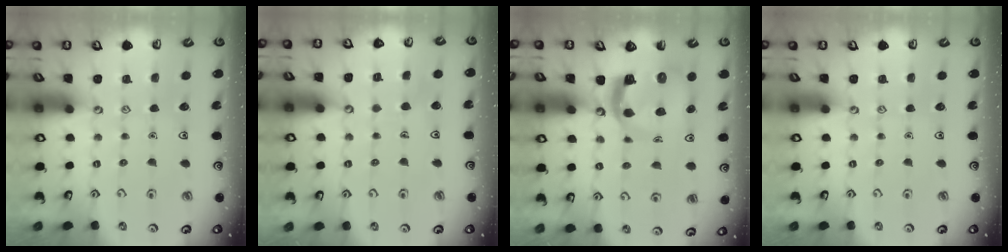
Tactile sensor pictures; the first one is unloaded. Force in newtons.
{"total": 2.2, "press": 2.2, "slide": 0.1}
{"total": 7.8, "press": 7.7, "slide": 1.1}
{"total": 0.0}